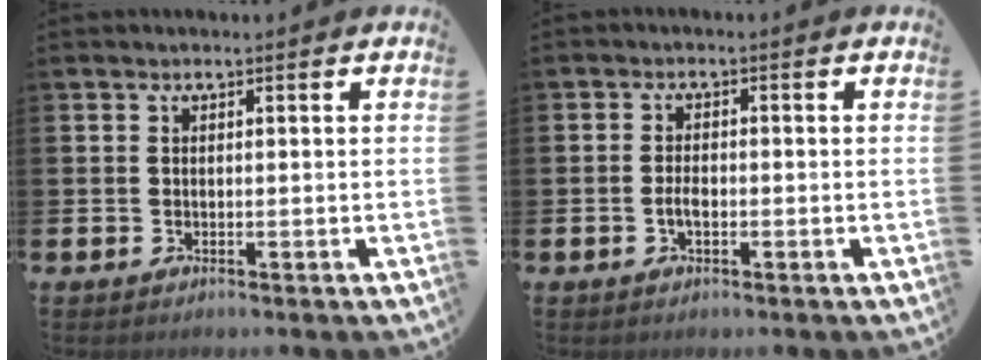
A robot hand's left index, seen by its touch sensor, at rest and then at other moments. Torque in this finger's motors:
{"motor_torque": [0.35, 0.11, 0.06, 0.05]}